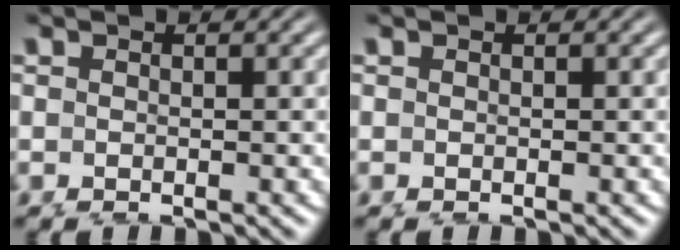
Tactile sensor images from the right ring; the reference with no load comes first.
{"total": 0.0}